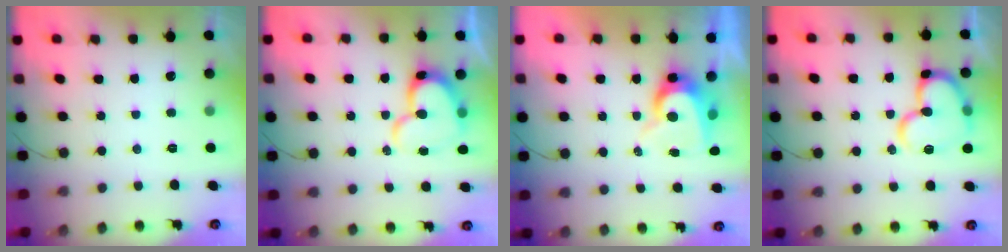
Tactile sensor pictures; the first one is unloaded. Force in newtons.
{"total": 14.9, "press": 14.8, "slide": 1.5}
{"total": 7.7, "press": 7.7, "slide": 0.7}
{"total": 16.6, "press": 16.5, "slide": 1.9}